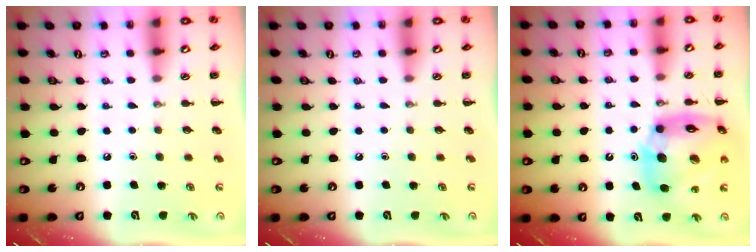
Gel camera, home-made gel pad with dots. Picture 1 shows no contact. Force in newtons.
{"total": 0.0}
{"total": 15.9, "press": 15.2, "slide": 4.5}